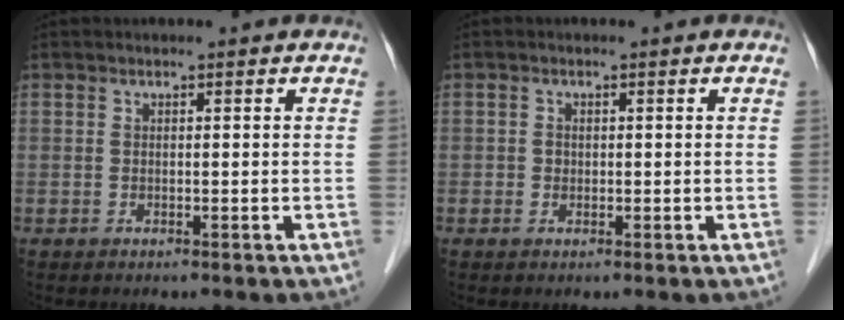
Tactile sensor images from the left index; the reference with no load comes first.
{"total": 0.9, "force": [-0.1, 0.8, 0.3], "torque": [-0.007, 0.002, -0.001]}